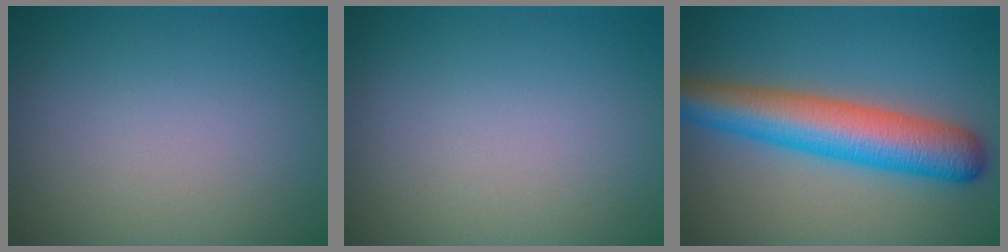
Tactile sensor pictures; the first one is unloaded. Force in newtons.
{"total": 0.0}
{"total": 8.0, "press": 8.0, "slide": 0.2}